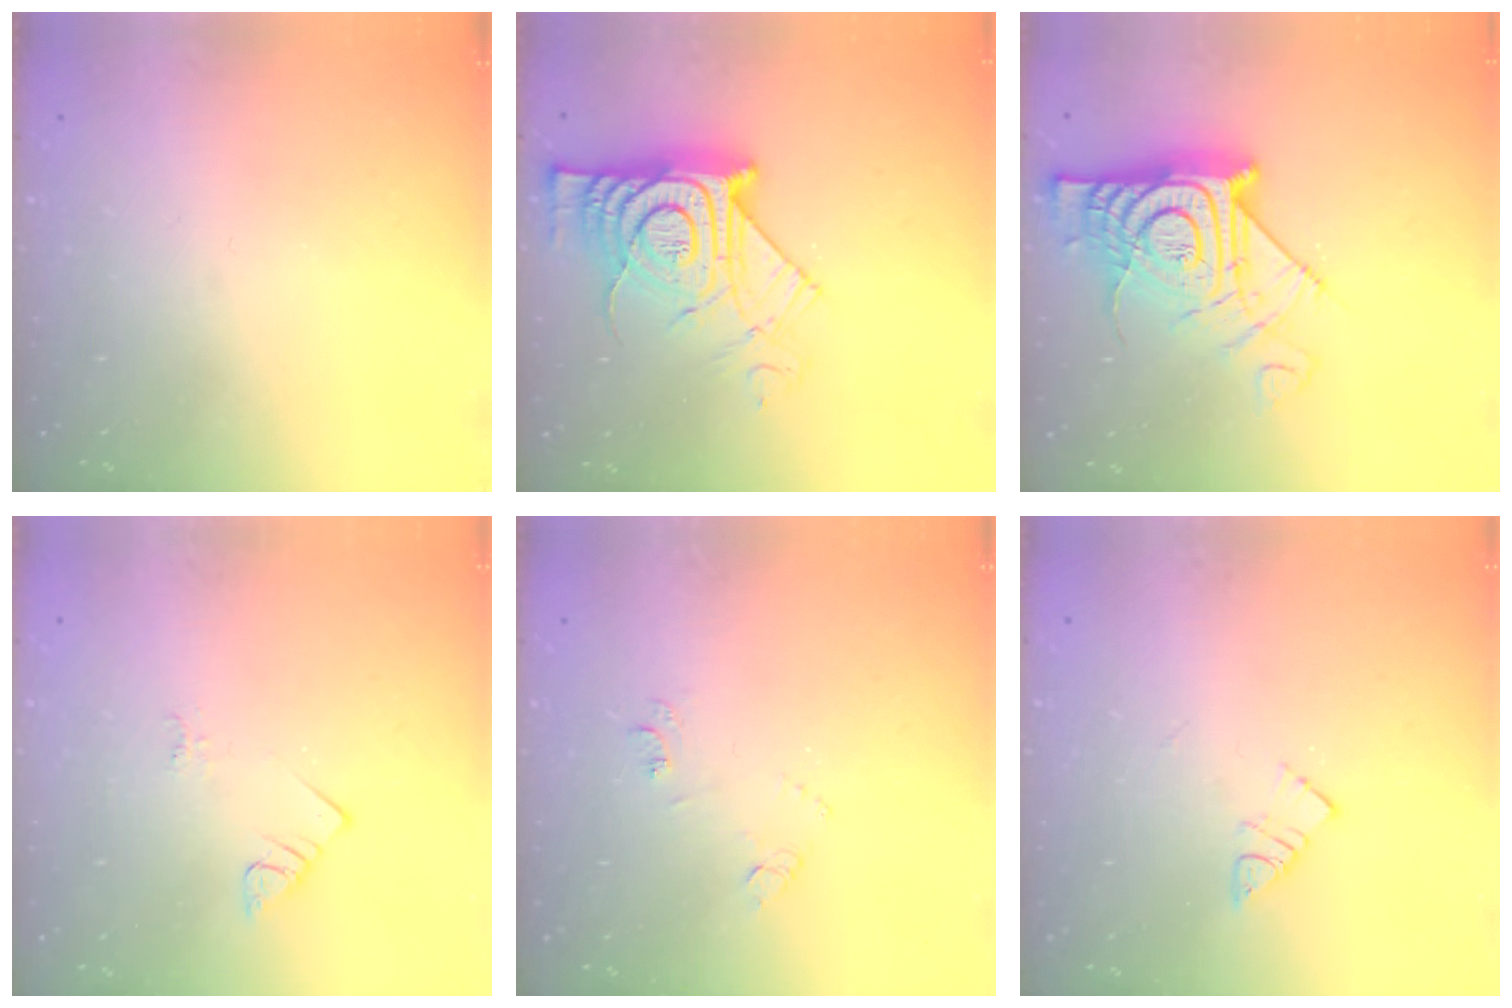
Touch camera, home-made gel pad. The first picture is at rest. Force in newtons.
{"total": 15.8, "press": 15.8, "slide": 1.2}
{"total": 15.9, "press": 15.7, "slide": 1.9}
{"total": 2.3, "press": 2.3, "slide": 0.4}
{"total": 7.9, "press": 7.9, "slide": 0.6}
{"total": 5.6, "press": 5.6, "slide": 0.2}